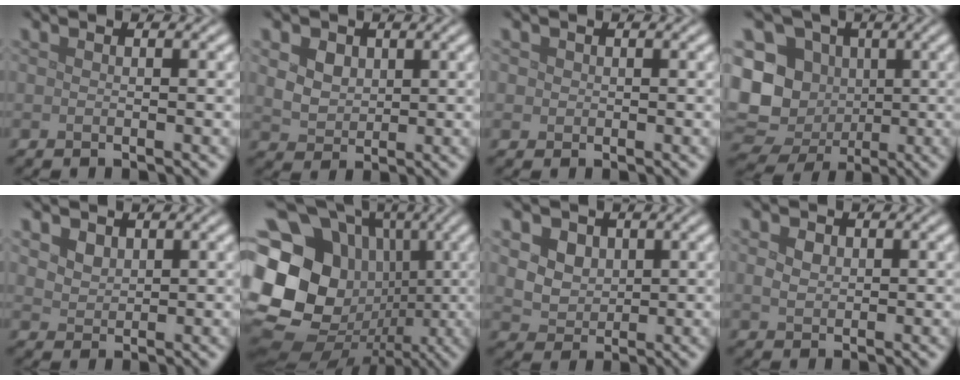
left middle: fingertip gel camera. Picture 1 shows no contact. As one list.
[{"total": 5.7, "force": [2.5, 4.2, 2.9], "torque": [-0.063, 0.021, 0.033]}, {"total": 0.8, "force": [0.2, 0.7, 0.1], "torque": [0.003, -0.002, 0.002]}, {"total": 11.8, "force": [-0.6, 10.3, 5.6], "torque": [-0.115, -0.012, -0.027]}, {"total": 2.1, "force": [1.3, 1.3, 0.8], "torque": [-0.022, -0.005, 0.032]}, {"total": 23.6, "force": [-0.4, 21.1, 10.5], "torque": [-0.225, 0.025, -0.038]}, {"total": 6.9, "force": [3.2, 5.2, 3.3], "torque": [-0.069, 0.019, 0.042]}, {"total": 1.6, "force": [0.6, 1.2, 0.9], "torque": [-0.019, 0.000, 0.011]}]